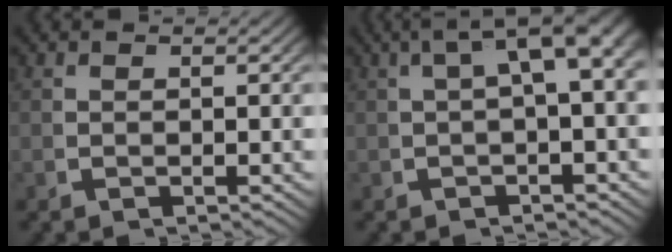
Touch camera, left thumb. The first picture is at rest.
{"total": 7.0, "force": [2.1, 3.1, 5.9], "torque": [-0.078, 0.031, 0.018]}